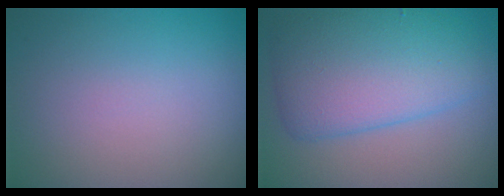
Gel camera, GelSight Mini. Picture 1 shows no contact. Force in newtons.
{"total": 6.6, "press": 6.6, "slide": 0.2}